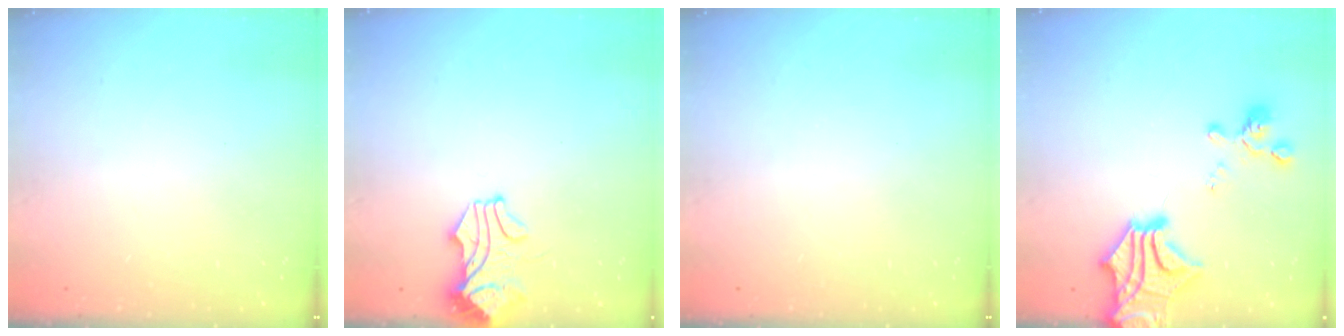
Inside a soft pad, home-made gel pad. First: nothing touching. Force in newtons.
{"total": 1.9, "press": 1.7, "slide": 0.8}
{"total": 0.0}
{"total": 11.3, "press": 10.4, "slide": 4.4}